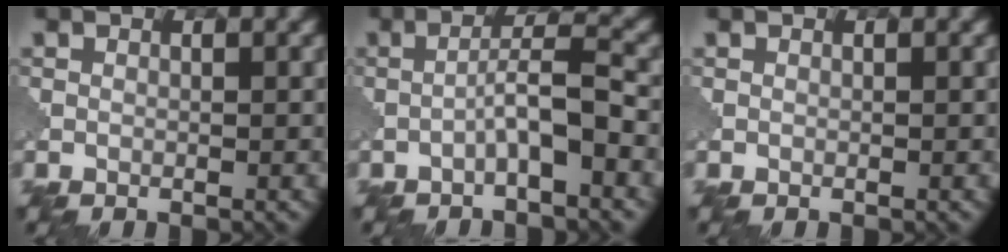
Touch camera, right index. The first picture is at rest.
{"total": 3.5, "force": [-1.5, 0.3, 3.2], "torque": [-0.056, 0.017, -0.033]}
{"total": 0.0}